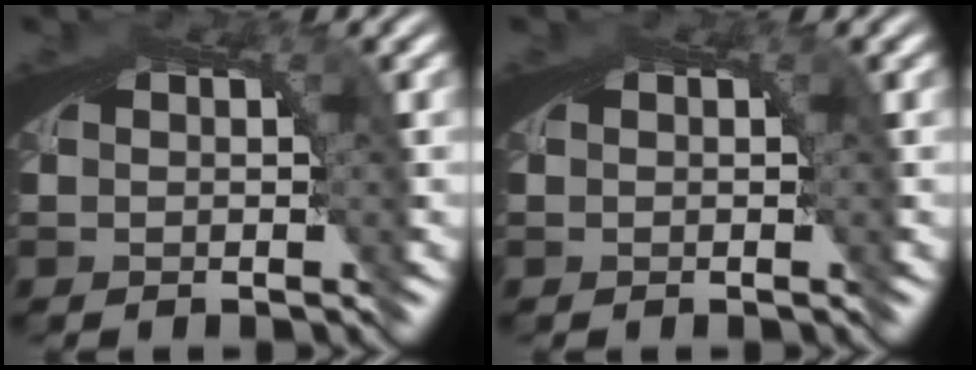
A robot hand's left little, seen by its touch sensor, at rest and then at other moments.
{"total": 0.0}